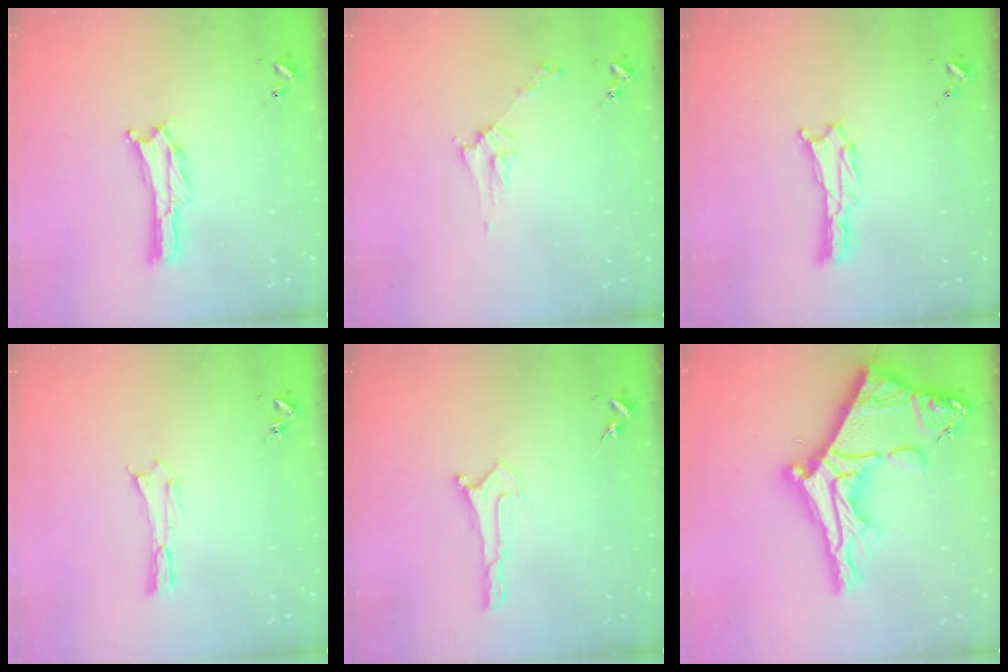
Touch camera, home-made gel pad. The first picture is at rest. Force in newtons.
{"total": 2.8, "press": 2.8, "slide": 0.3}
{"total": 0.6, "press": 0.6, "slide": 0.1}
{"total": 0.0}
{"total": 0.0}
{"total": 13.4, "press": 13.4, "slide": 1.3}